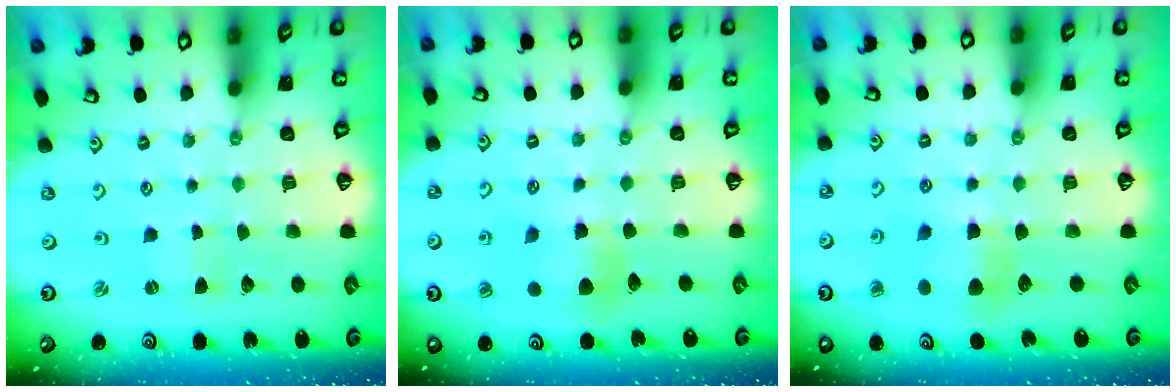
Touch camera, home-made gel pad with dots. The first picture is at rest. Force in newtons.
{"total": 6.3, "press": 6.2, "slide": 0.6}
{"total": 7.1, "press": 7.1, "slide": 0.7}